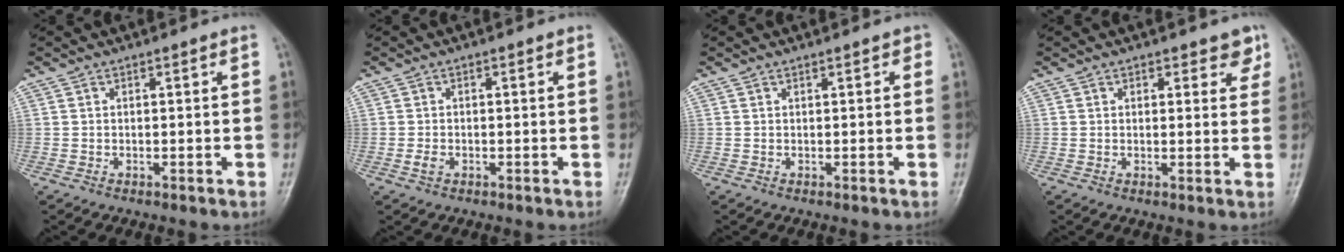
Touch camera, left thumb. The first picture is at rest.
{"total": 1.4, "force": [-0.6, 1.0, 0.9], "torque": [-0.018, -0.001, -0.013]}
{"total": 0.9, "force": [0.5, 0.4, 0.6], "torque": [-0.003, 0.000, 0.003]}
{"total": 3.5, "force": [2.2, 2.0, 1.7], "torque": [0.010, -0.010, 0.025]}